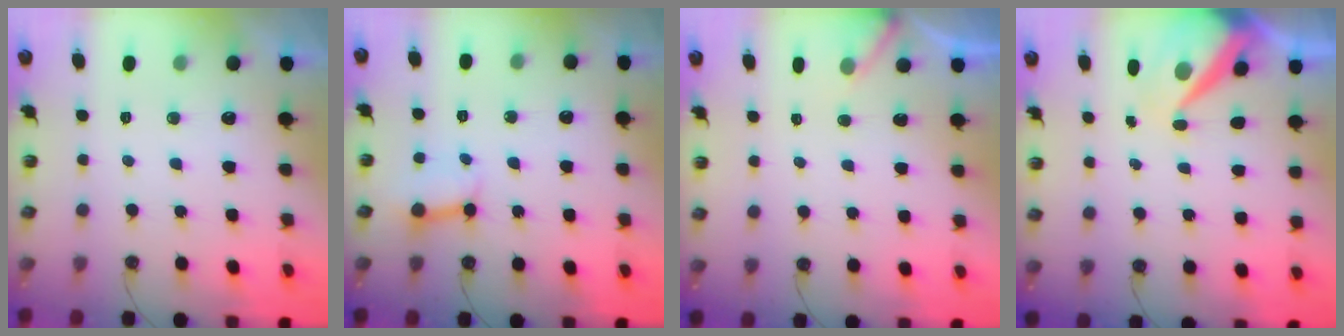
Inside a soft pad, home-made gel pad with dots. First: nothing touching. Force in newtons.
{"total": 5.6, "press": 5.6, "slide": 0.7}
{"total": 3.1, "press": 3.1, "slide": 0.1}
{"total": 9.7, "press": 9.6, "slide": 0.9}